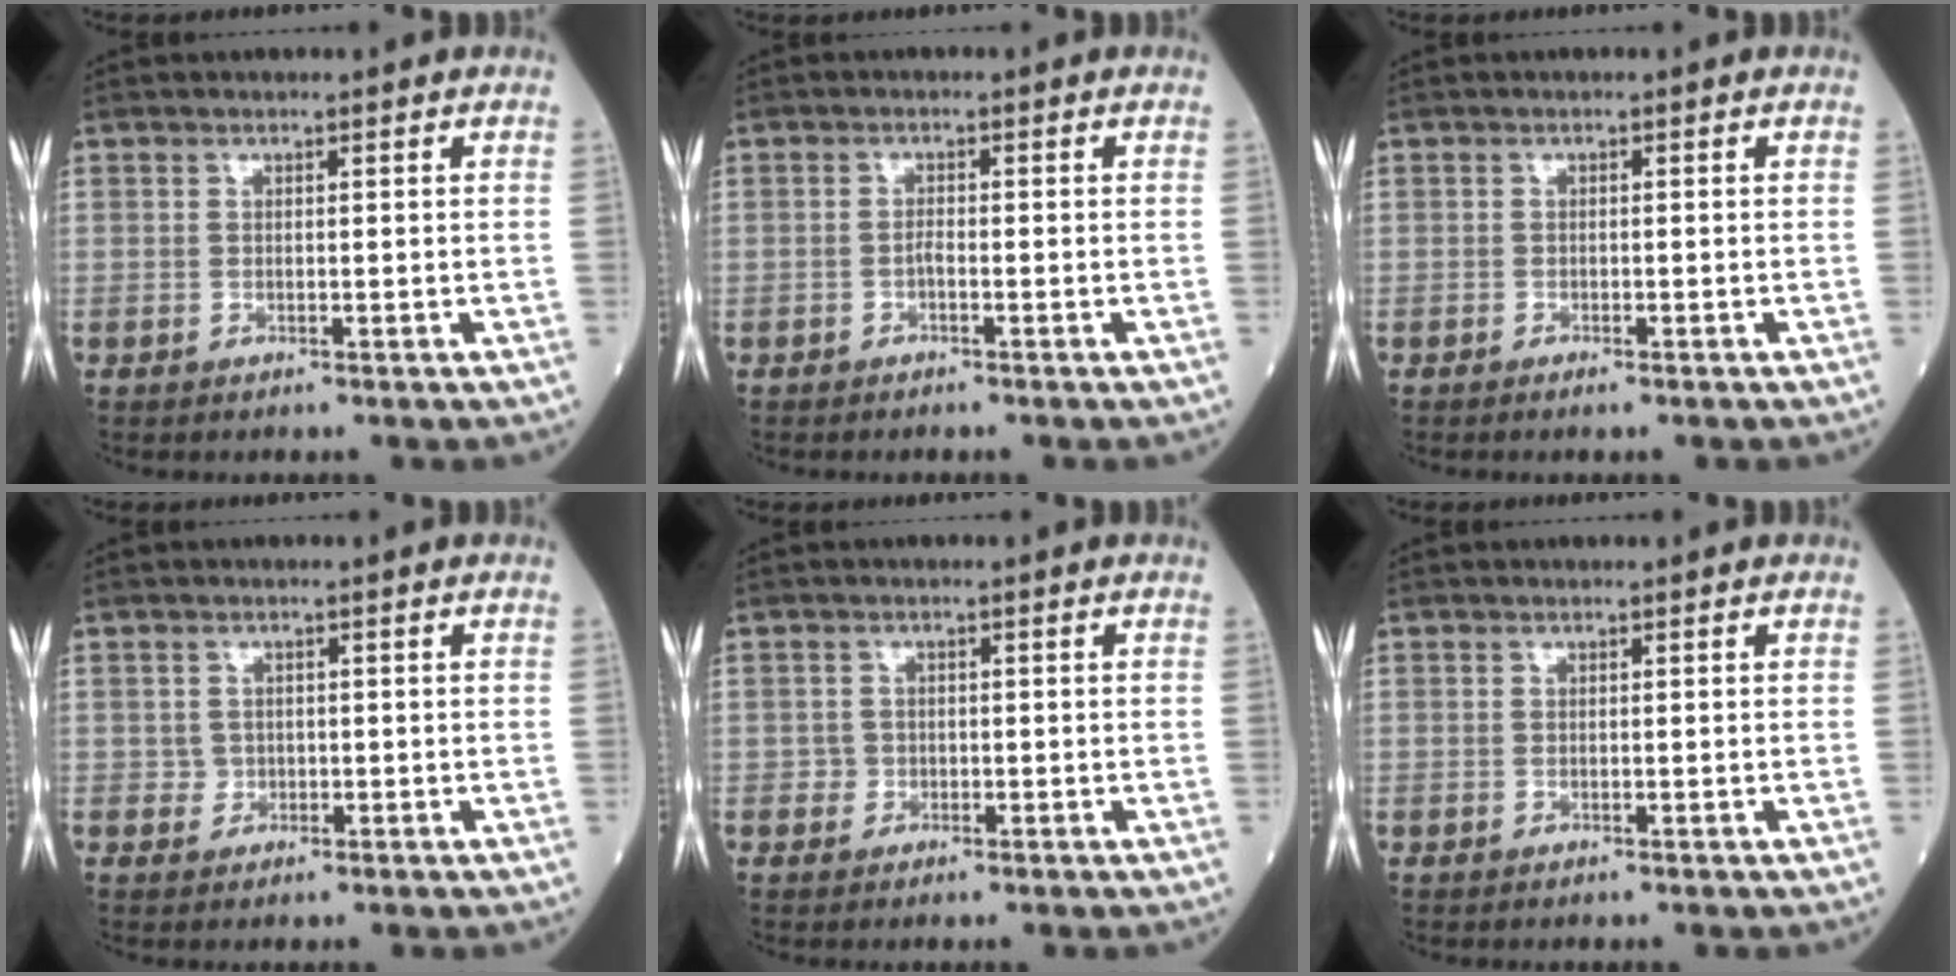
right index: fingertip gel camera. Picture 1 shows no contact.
{"total": 0.9, "force": [-0.6, 0.1, 0.7], "torque": [-0.015, 0.001, -0.012]}
{"total": 0.9, "force": [-0.7, 0.1, 0.5], "torque": [-0.013, -0.002, -0.009]}
{"total": 1.2, "force": [-0.2, 1.2, 0.1], "torque": [0.003, 0.004, -0.003]}
{"total": 1.1, "force": [-0.4, 1.1, 0.0], "torque": [0.006, 0.007, -0.010]}
{"total": 0.0}